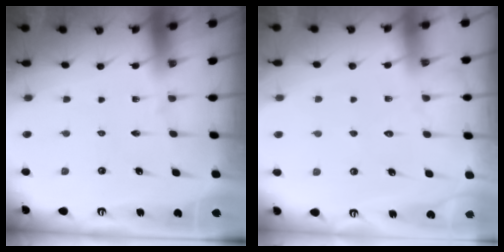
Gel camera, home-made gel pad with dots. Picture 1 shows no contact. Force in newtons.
{"total": 9.3, "press": 9.2, "slide": 0.9}